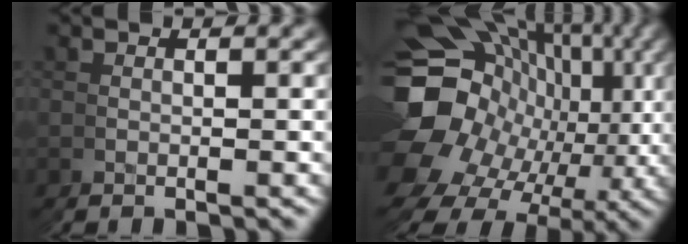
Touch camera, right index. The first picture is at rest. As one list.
[{"total": 22.2, "force": [0.0, 17.0, 14.3], "torque": [-0.224, -0.036, 0.008]}]